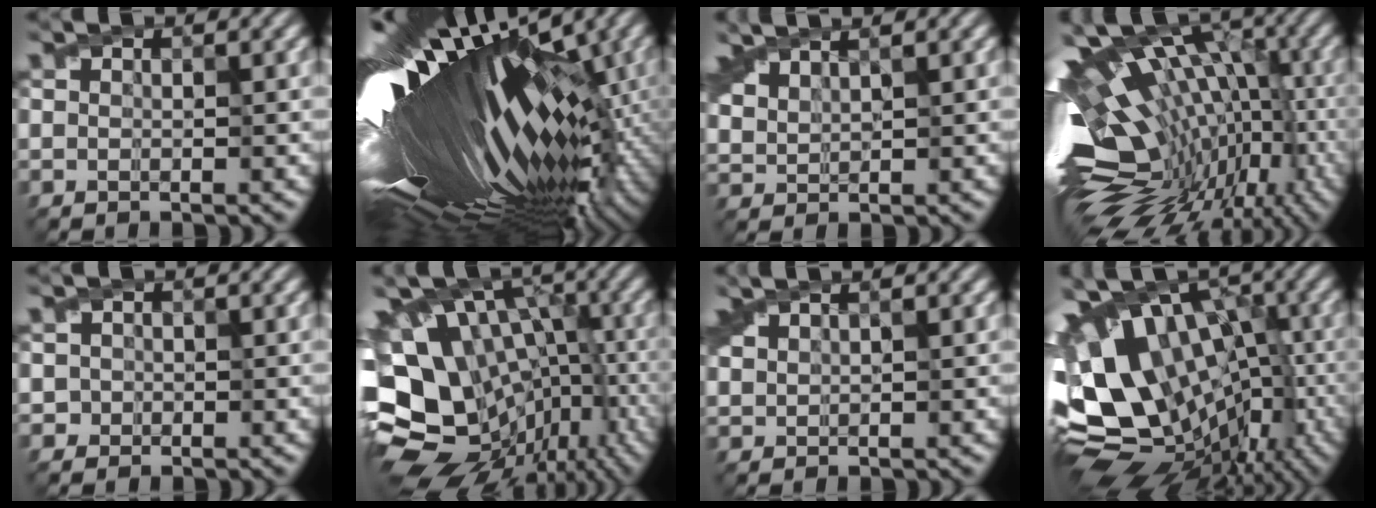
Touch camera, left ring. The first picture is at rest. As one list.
[{"total": 20.1, "force": [2.6, 7.3, 18.6], "torque": [-0.334, -0.012, 0.063]}, {"total": 2.5, "force": [2.2, 0.6, 1.0], "torque": [-0.037, 0.011, 0.058]}, {"total": 18.3, "force": [-1.9, 10.2, 15.0], "torque": [-0.226, -0.012, -0.002]}, {"total": 1.2, "force": [0.1, 1.1, 0.3], "torque": [0.007, 0.005, 0.005]}, {"total": 16.1, "force": [-4.0, 11.7, 10.2], "torque": [-0.170, 0.011, -0.024]}, {"total": 1.2, "force": [1.2, 0.0, 0.3], "torque": [-0.018, 0.009, 0.038]}, {"total": 15.4, "force": [-1.4, 9.8, 11.8], "torque": [-0.195, 0.003, -0.010]}]